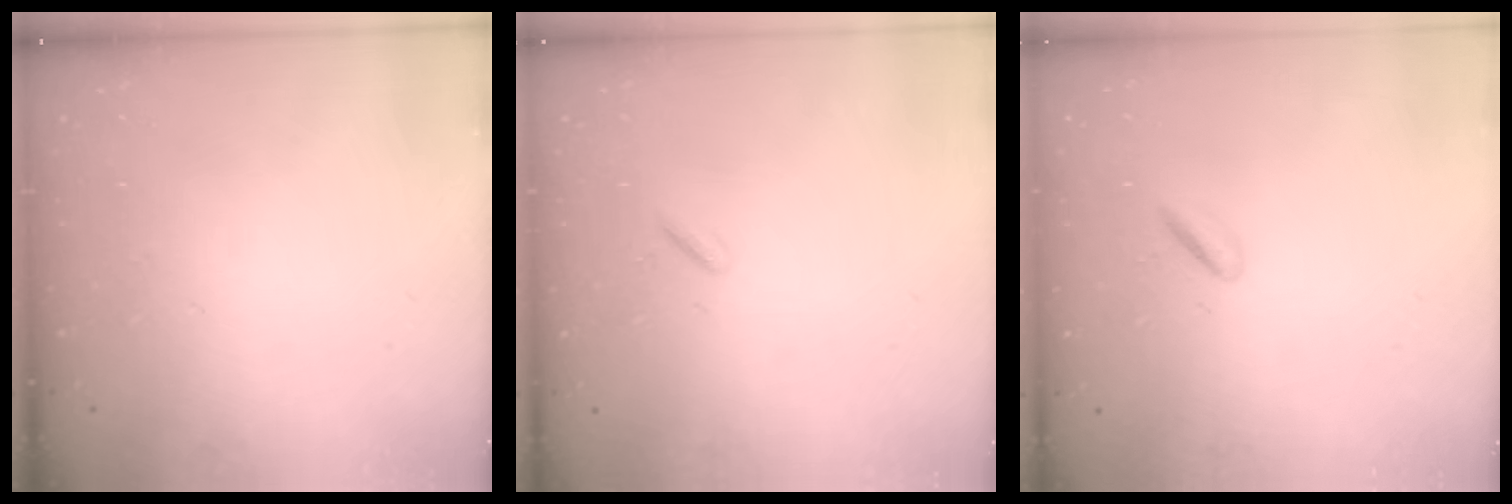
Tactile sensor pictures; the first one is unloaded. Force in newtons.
{"total": 0.8, "press": 0.7, "slide": 0.4}
{"total": 1.3, "press": 1.1, "slide": 0.8}